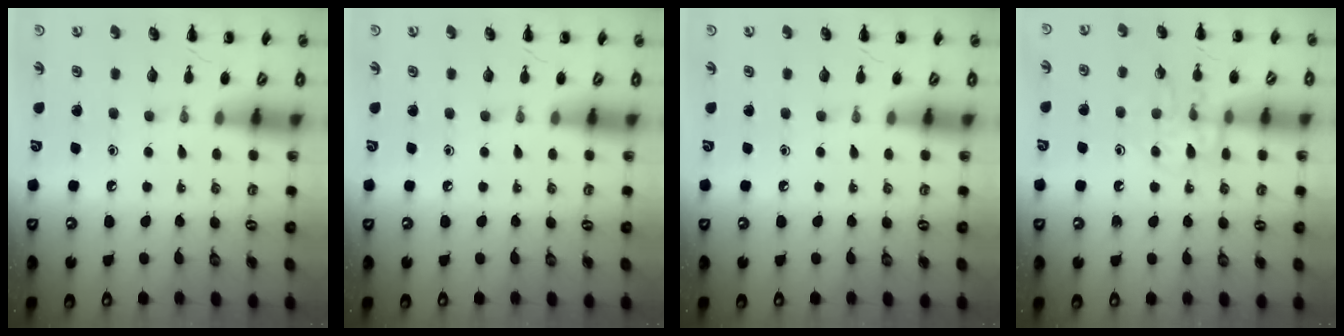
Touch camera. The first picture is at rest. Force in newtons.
{"total": 0.0}
{"total": 0.0}
{"total": 11.7, "press": 11.7, "slide": 0.8}